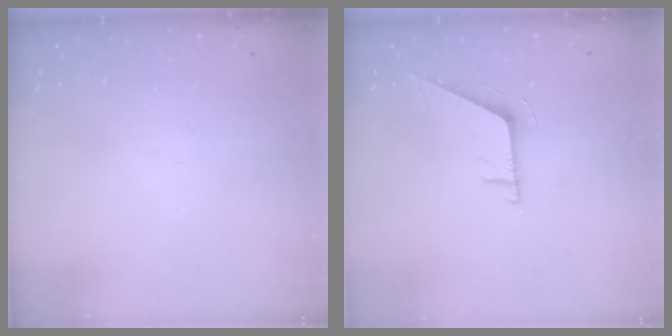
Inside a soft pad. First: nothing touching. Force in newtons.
{"total": 5.4, "press": 5.4, "slide": 0.5}